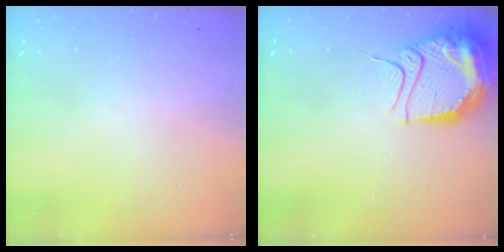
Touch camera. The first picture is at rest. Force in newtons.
{"total": 14.2, "press": 14.2, "slide": 1.4}